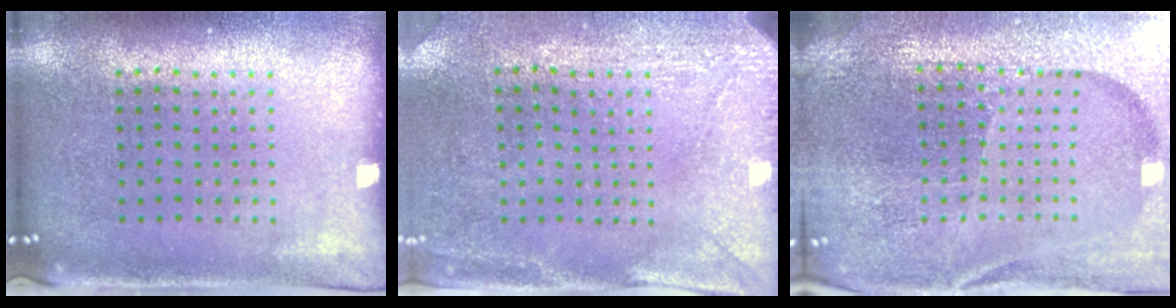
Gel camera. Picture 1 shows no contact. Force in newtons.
{"total": 2.9, "press": 2.3, "slide": 1.8}
{"total": 5.1, "press": 4.7, "slide": 1.8}